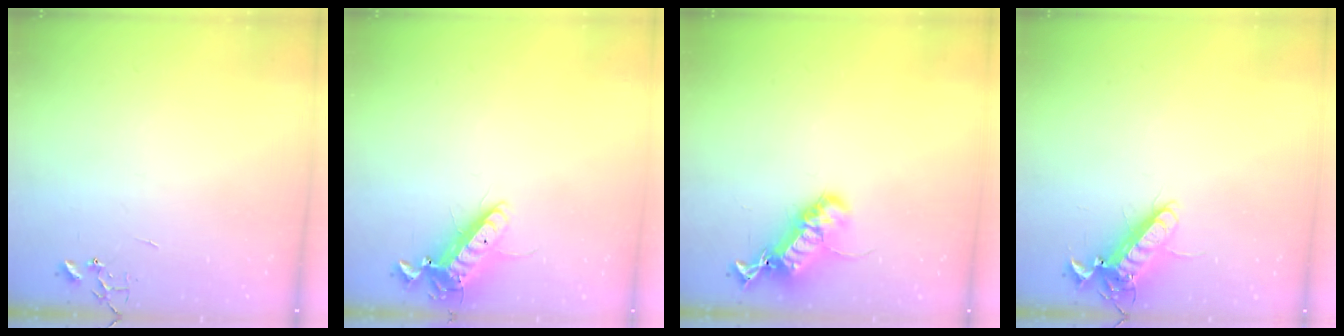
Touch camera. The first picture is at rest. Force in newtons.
{"total": 13.1, "press": 12.9, "slide": 2.5}
{"total": 18.4, "press": 18.4, "slide": 0.6}
{"total": 12.6, "press": 12.4, "slide": 2.4}